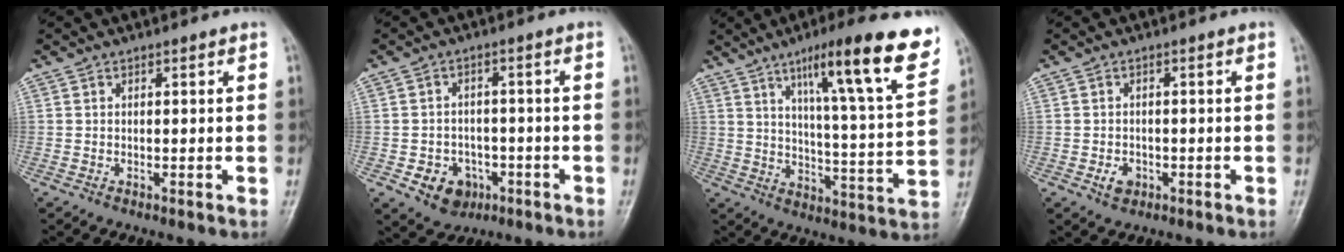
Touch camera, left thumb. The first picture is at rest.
{"total": 6.9, "force": [-2.7, 5.7, 2.8], "torque": [-0.020, 0.021, -0.033]}
{"total": 19.9, "force": [11.2, 2.6, 16.3], "torque": [-0.213, -0.044, 0.166]}
{"total": 2.7, "force": [-1.1, 2.1, 1.4], "torque": [-0.014, 0.004, -0.014]}